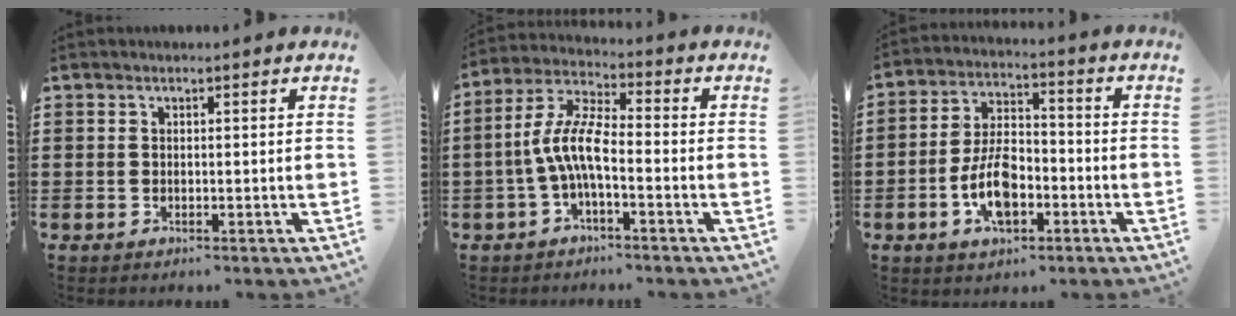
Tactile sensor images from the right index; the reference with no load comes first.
{"total": 7.7, "force": [-2.2, 2.2, 7.0], "torque": [-0.171, -0.013, -0.050]}
{"total": 8.4, "force": [-2.9, 4.3, 6.6], "torque": [-0.140, 0.007, -0.055]}